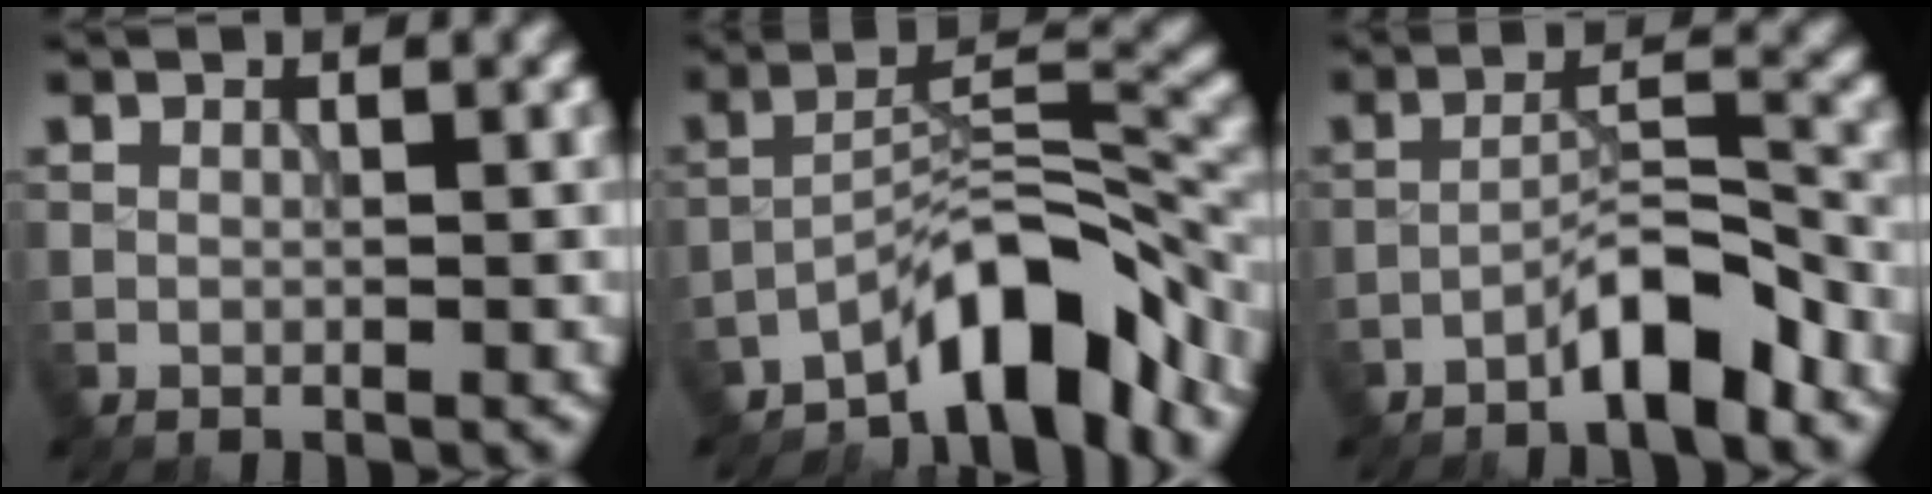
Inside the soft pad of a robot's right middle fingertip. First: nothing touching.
{"total": 7.8, "force": [-6.0, 2.0, 4.5], "torque": [-0.062, 0.018, -0.107]}
{"total": 4.7, "force": [-3.3, 0.8, 3.2], "torque": [-0.052, 0.017, -0.065]}